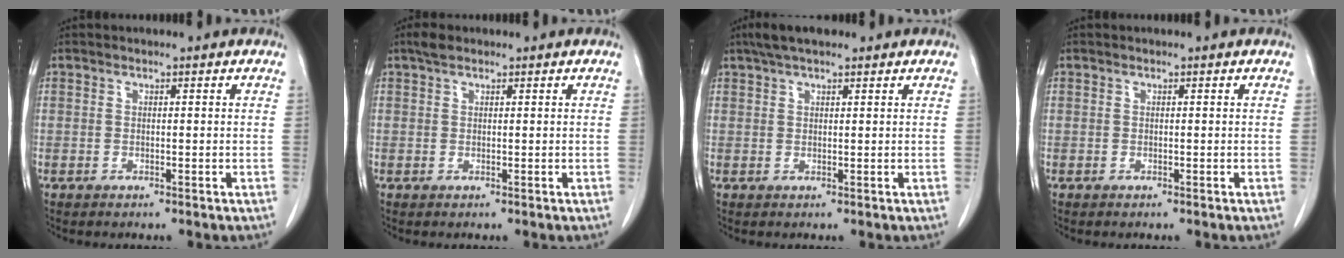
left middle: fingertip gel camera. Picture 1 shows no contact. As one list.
[{"total": 1.6, "force": [1.1, 0.9, 0.7], "torque": [-0.014, 0.013, 0.018]}, {"total": 4.9, "force": [3.7, 1.3, 2.9], "torque": [-0.054, 0.028, 0.064]}, {"total": 0.0}]